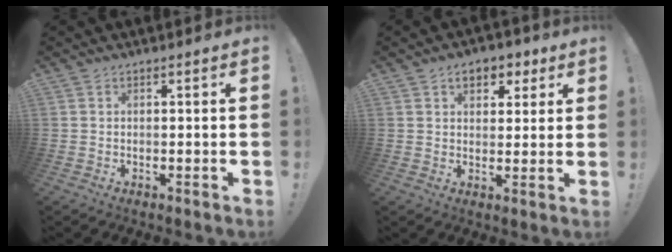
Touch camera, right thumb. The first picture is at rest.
{"total": 6.8, "force": [3.3, 4.7, 3.7], "torque": [-0.046, -0.006, 0.058]}